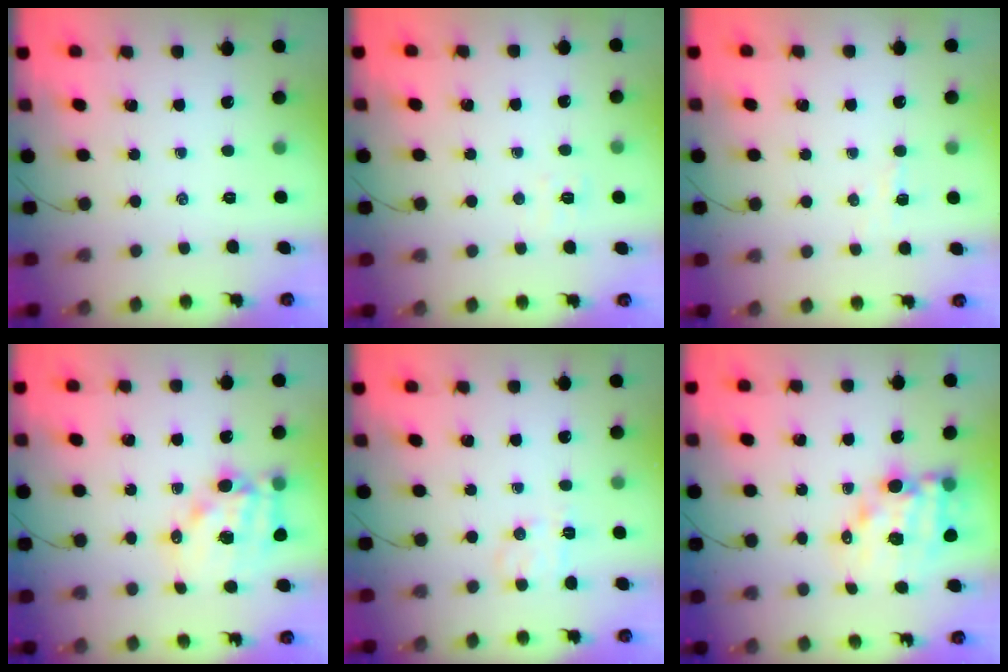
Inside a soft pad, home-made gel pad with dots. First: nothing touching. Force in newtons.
{"total": 4.7, "press": 4.6, "slide": 1.2}
{"total": 3.6, "press": 3.5, "slide": 0.9}
{"total": 13.8, "press": 13.4, "slide": 3.6}
{"total": 7.9, "press": 7.8, "slide": 1.4}
{"total": 12.2, "press": 11.8, "slide": 3.0}